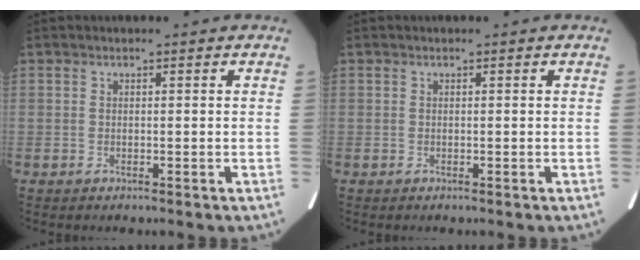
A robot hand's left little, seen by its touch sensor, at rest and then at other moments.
{"total": 0.0}